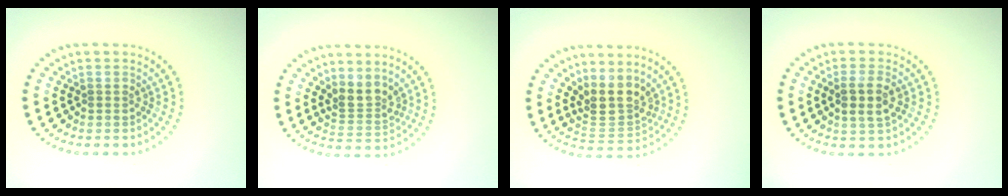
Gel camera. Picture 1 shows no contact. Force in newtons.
{"total": 2.6, "press": 1.9, "slide": 1.8}
{"total": 3.6, "press": 2.9, "slide": 2.1}
{"total": 2.8, "press": 2.6, "slide": 0.9}